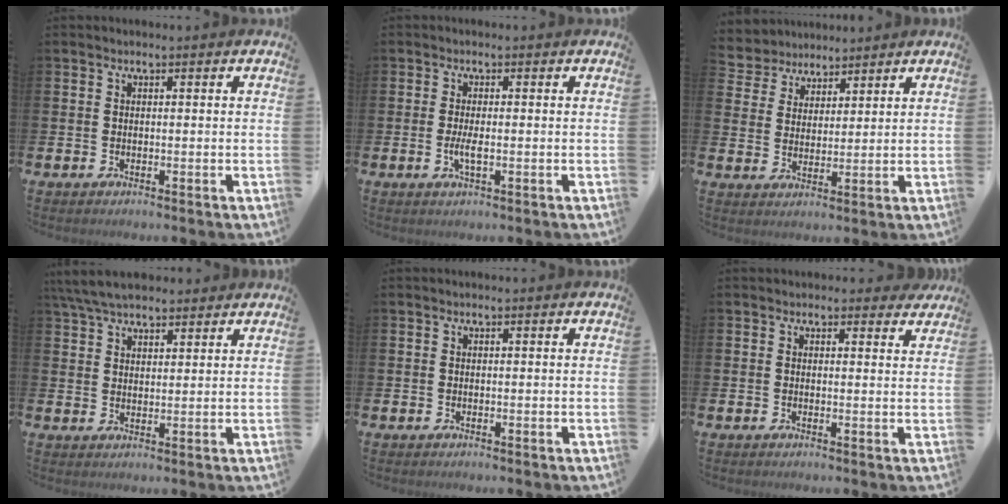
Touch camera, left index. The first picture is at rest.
{"total": 2.1, "force": [-0.3, 0.5, 2.0], "torque": [-0.041, -0.001, -0.004]}
{"total": 4.6, "force": [4.1, 1.7, -1.0], "torque": [-0.010, -0.019, 0.074]}
{"total": 5.9, "force": [5.4, 1.6, 1.8], "torque": [-0.056, -0.009, 0.103]}
{"total": 0.0}
{"total": 1.6, "force": [1.4, 0.7, 0.1], "torque": [0.003, -0.004, 0.025]}